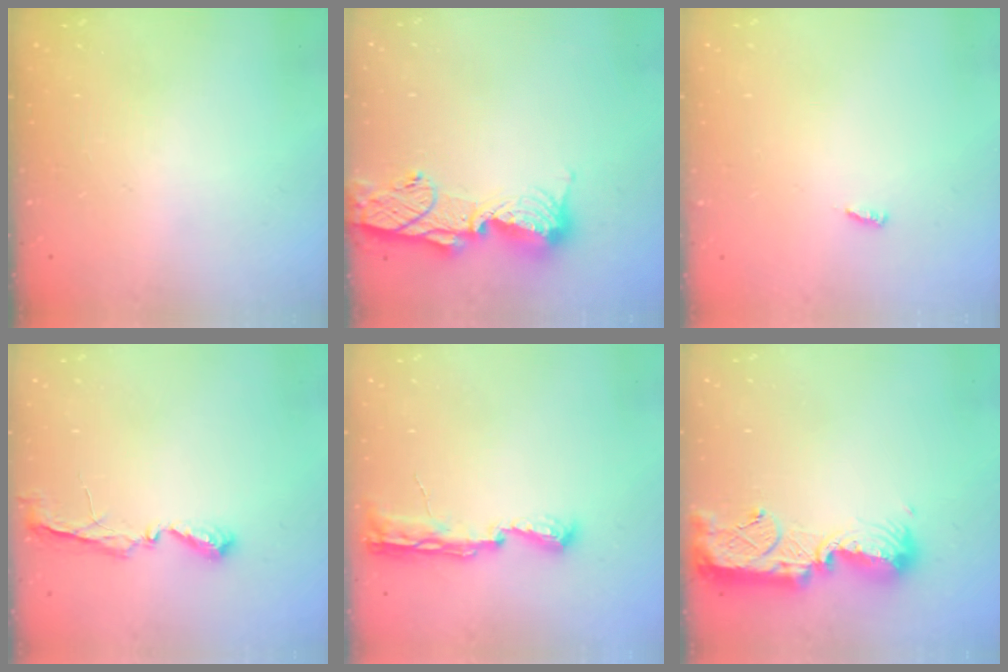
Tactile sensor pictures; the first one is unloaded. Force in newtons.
{"total": 12.9, "press": 12.9, "slide": 1.2}
{"total": 3.0, "press": 3.0, "slide": 0.0}
{"total": 5.8, "press": 5.8, "slide": 0.3}
{"total": 8.1, "press": 8.0, "slide": 0.9}
{"total": 13.1, "press": 13.1, "slide": 0.8}